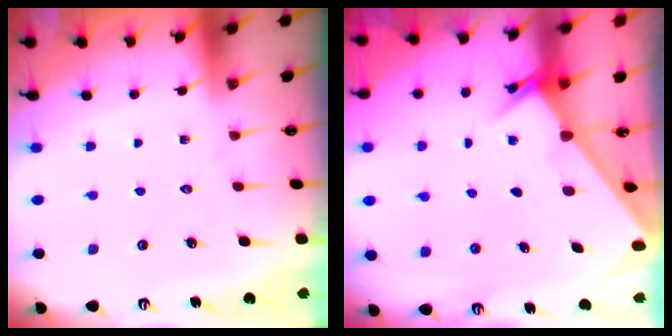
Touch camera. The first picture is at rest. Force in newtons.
{"total": 2.3, "press": 2.3, "slide": 0.3}